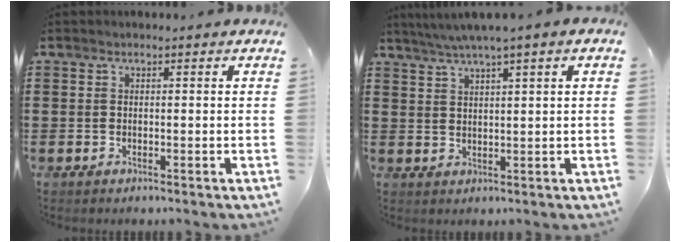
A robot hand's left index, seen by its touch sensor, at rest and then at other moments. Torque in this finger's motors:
{"motor_torque": [2.14, 0.00, 0.69, 0.21]}